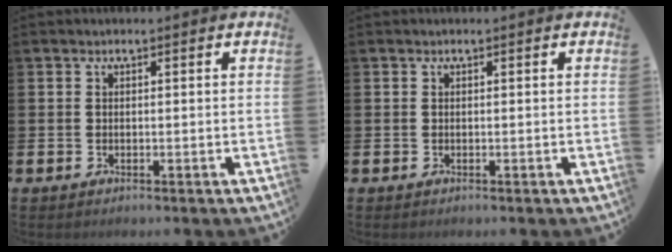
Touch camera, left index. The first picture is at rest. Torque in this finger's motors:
{"motor_torque": [0.00, 0.00, 0.01, 0.00]}